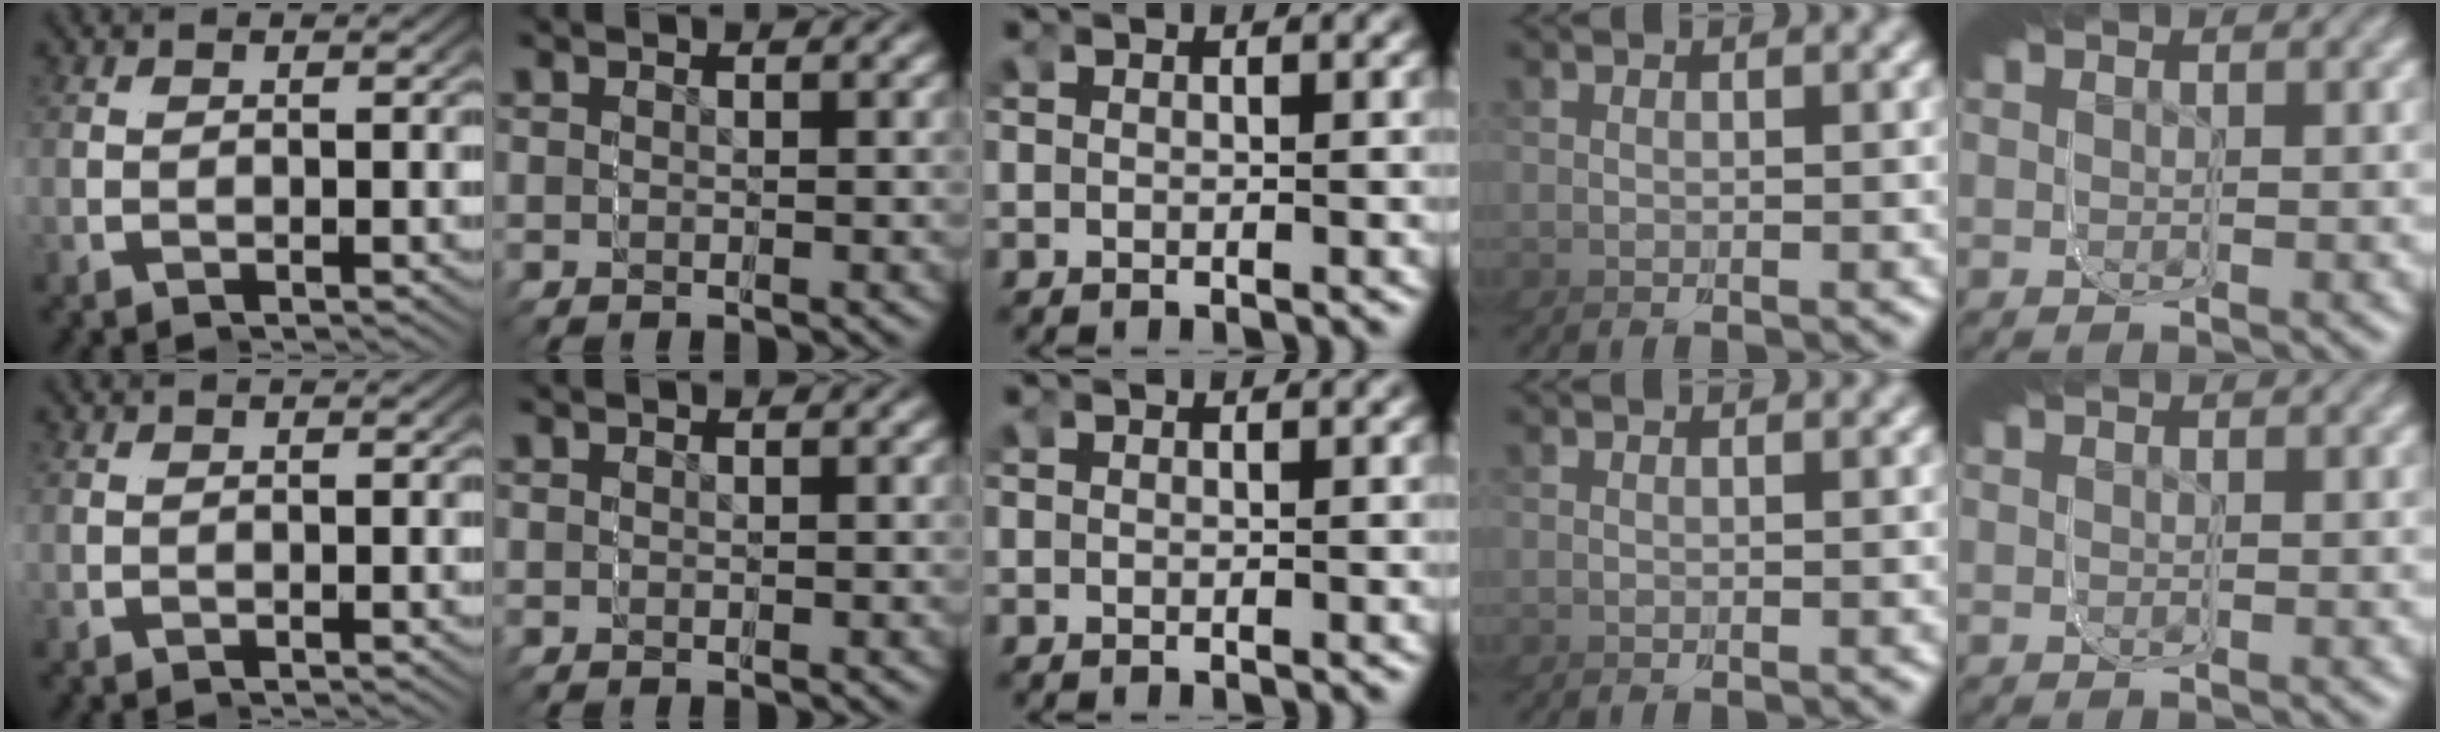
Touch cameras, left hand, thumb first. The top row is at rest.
{}